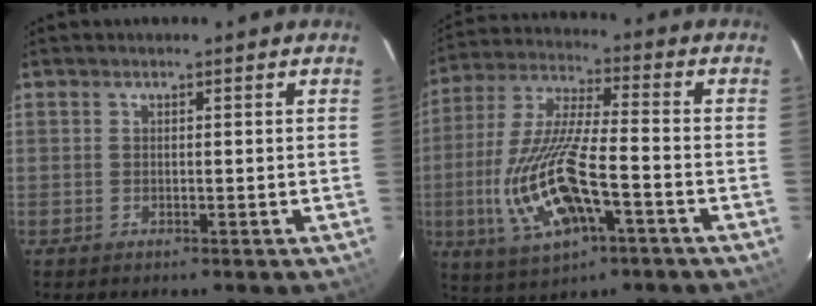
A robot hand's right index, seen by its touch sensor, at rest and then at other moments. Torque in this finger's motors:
{"motor_torque": [2.14, 0.00, 1.05, 0.21]}